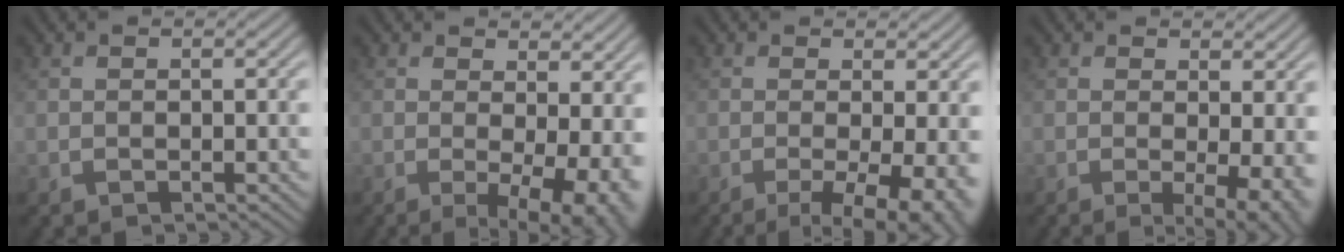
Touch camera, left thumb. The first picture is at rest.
{"total": 9.5, "force": [-0.1, 3.6, 8.8], "torque": [-0.114, -0.006, 0.011]}
{"total": 8.3, "force": [-2.2, 2.4, 7.6], "torque": [-0.111, -0.010, -0.026]}
{"total": 5.6, "force": [-0.2, 1.6, 5.4], "torque": [-0.076, -0.009, -0.001]}